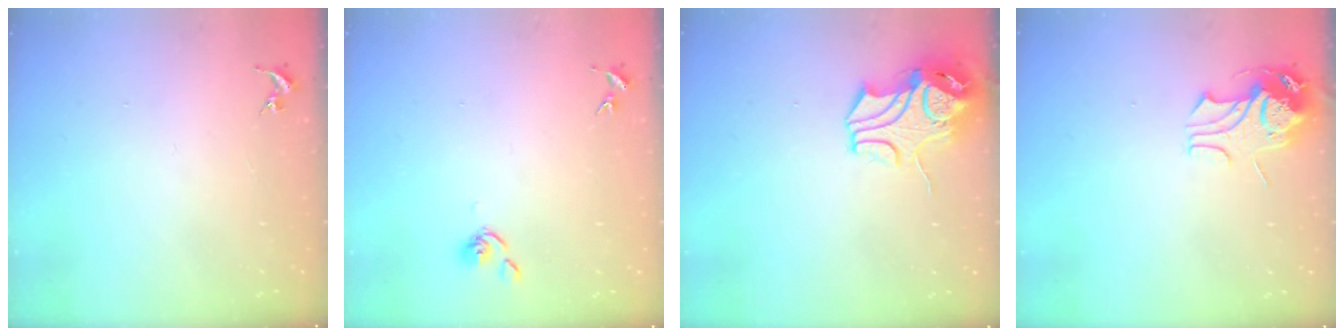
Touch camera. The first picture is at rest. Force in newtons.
{"total": 3.9, "press": 3.8, "slide": 0.8}
{"total": 10.9, "press": 10.8, "slide": 1.6}
{"total": 11.0, "press": 10.9, "slide": 1.1}